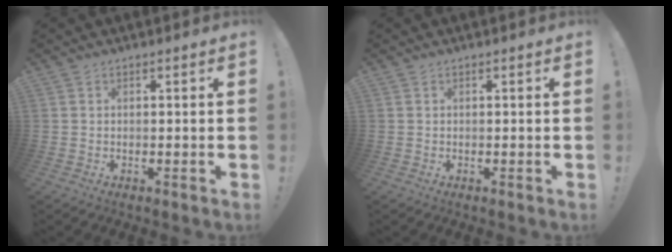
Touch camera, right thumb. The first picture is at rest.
{"total": 0.0}